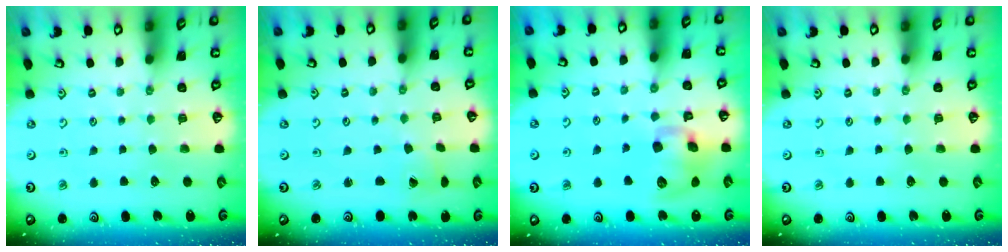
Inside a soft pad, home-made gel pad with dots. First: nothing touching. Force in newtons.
{"total": 2.5, "press": 2.5, "slide": 0.1}
{"total": 11.5, "press": 11.4, "slide": 2.1}
{"total": 0.0}